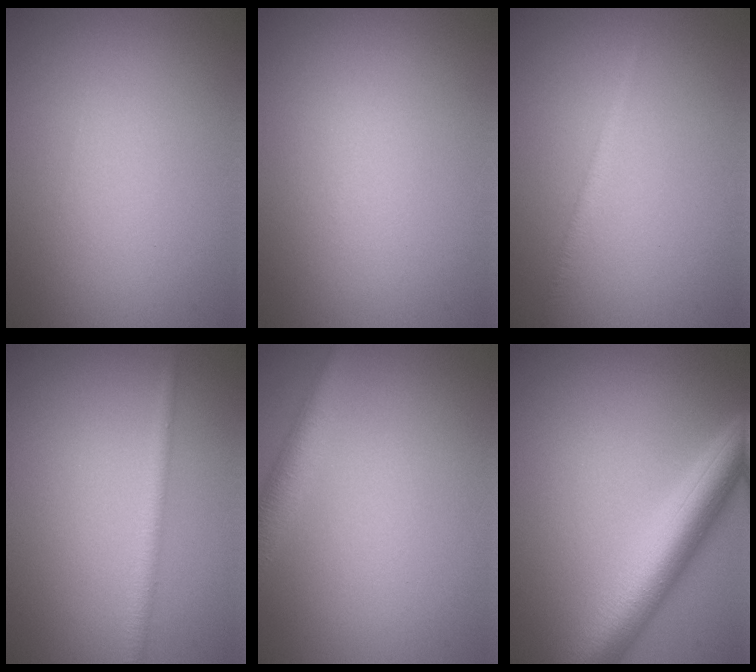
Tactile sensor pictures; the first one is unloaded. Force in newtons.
{"total": 0.0}
{"total": 1.2, "press": 1.2, "slide": 0.1}
{"total": 1.8, "press": 1.8, "slide": 0.1}
{"total": 3.5, "press": 3.5, "slide": 0.1}
{"total": 6.9, "press": 6.8, "slide": 0.5}